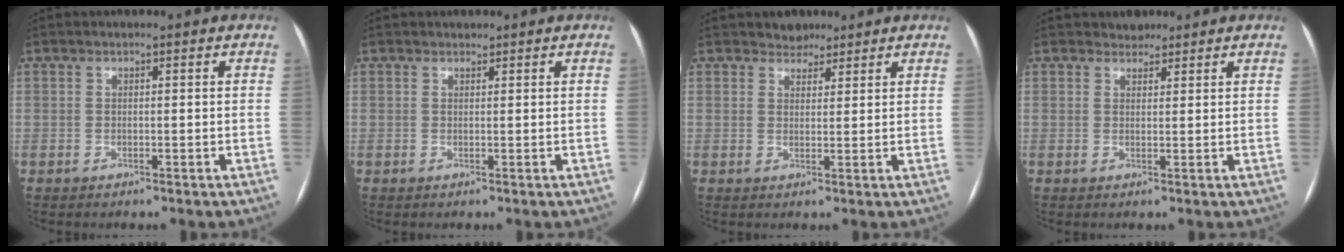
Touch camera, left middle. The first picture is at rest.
{"total": 0.6, "force": [0.5, 0.3, 0.0], "torque": [-0.004, 0.003, 0.009]}
{"total": 2.7, "force": [2.2, 1.5, 0.0], "torque": [0.002, 0.005, 0.033]}
{"total": 1.5, "force": [1.3, 0.8, -0.2], "torque": [0.003, 0.004, 0.018]}